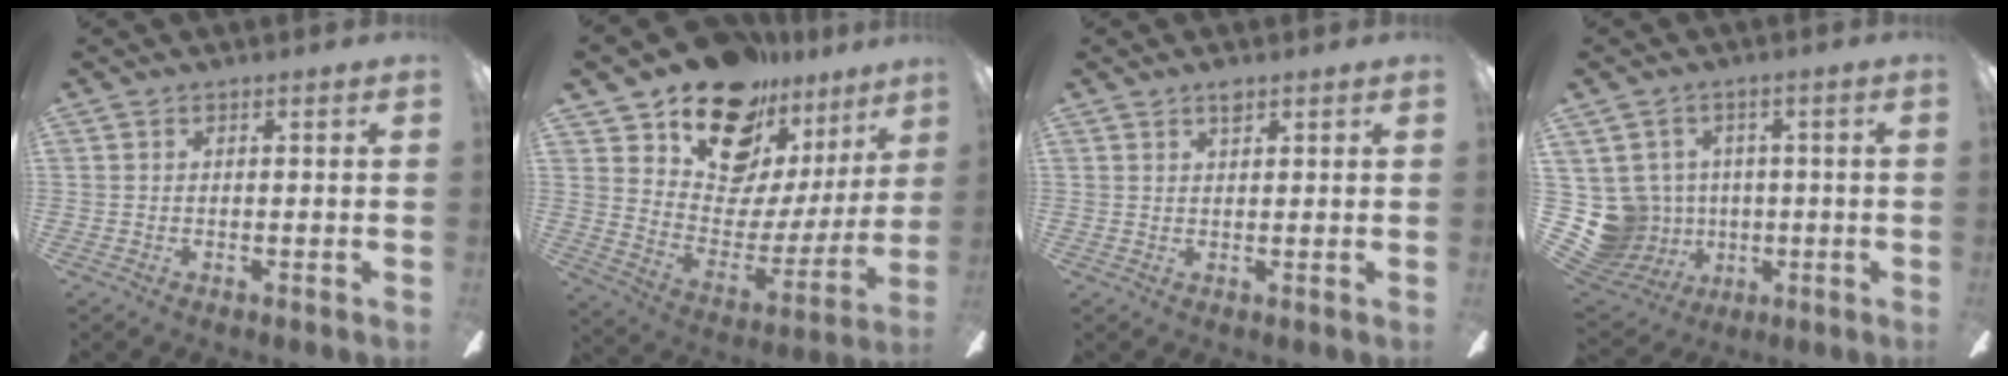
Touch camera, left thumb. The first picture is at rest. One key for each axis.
{"total": 17.9, "fx": 14.1, "fy": 8.9, "fz": 6.6, "tx": -0.116, "ty": -0.112, "tz": 0.250}
{"total": 2.2, "fx": 1.7, "fy": 0.8, "fz": 1.0, "tx": -0.016, "ty": -0.003, "tz": 0.030}
{"total": 10.6, "fx": -0.4, "fy": 10.4, "fz": 2.2, "tx": -0.104, "ty": 0.000, "tz": 0.002}